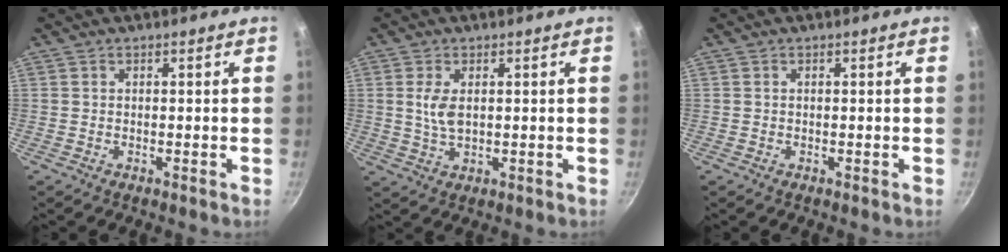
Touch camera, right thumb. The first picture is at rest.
{"total": 4.5, "force": [0.8, 2.4, 3.7], "torque": [-0.072, -0.006, 0.019]}
{"total": 0.0}